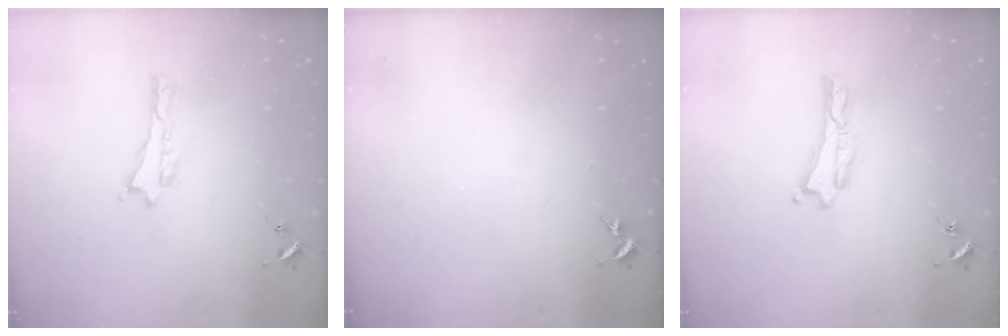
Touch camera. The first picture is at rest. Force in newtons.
{"total": 0.0}
{"total": 0.0}